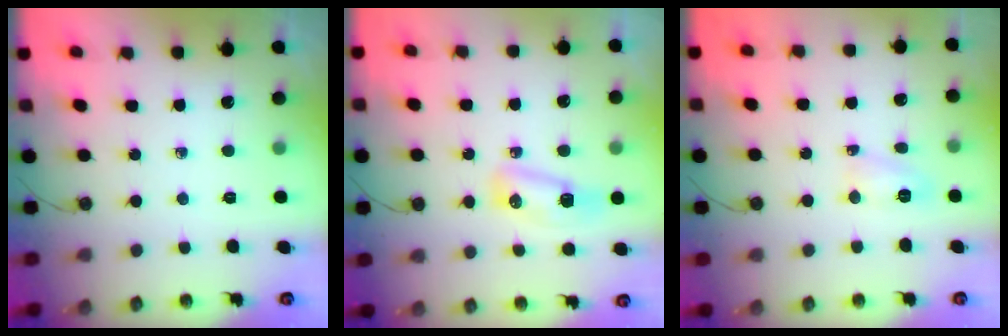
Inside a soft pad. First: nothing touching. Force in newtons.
{"total": 7.3, "press": 7.2, "slide": 0.7}
{"total": 5.0, "press": 5.0, "slide": 0.6}